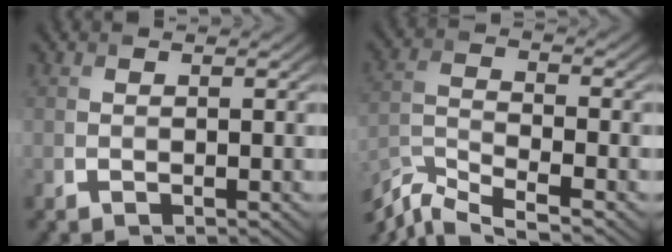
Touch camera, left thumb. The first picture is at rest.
{"total": 7.2, "force": [-6.2, 1.4, 3.4], "torque": [-0.081, -0.015, -0.129]}